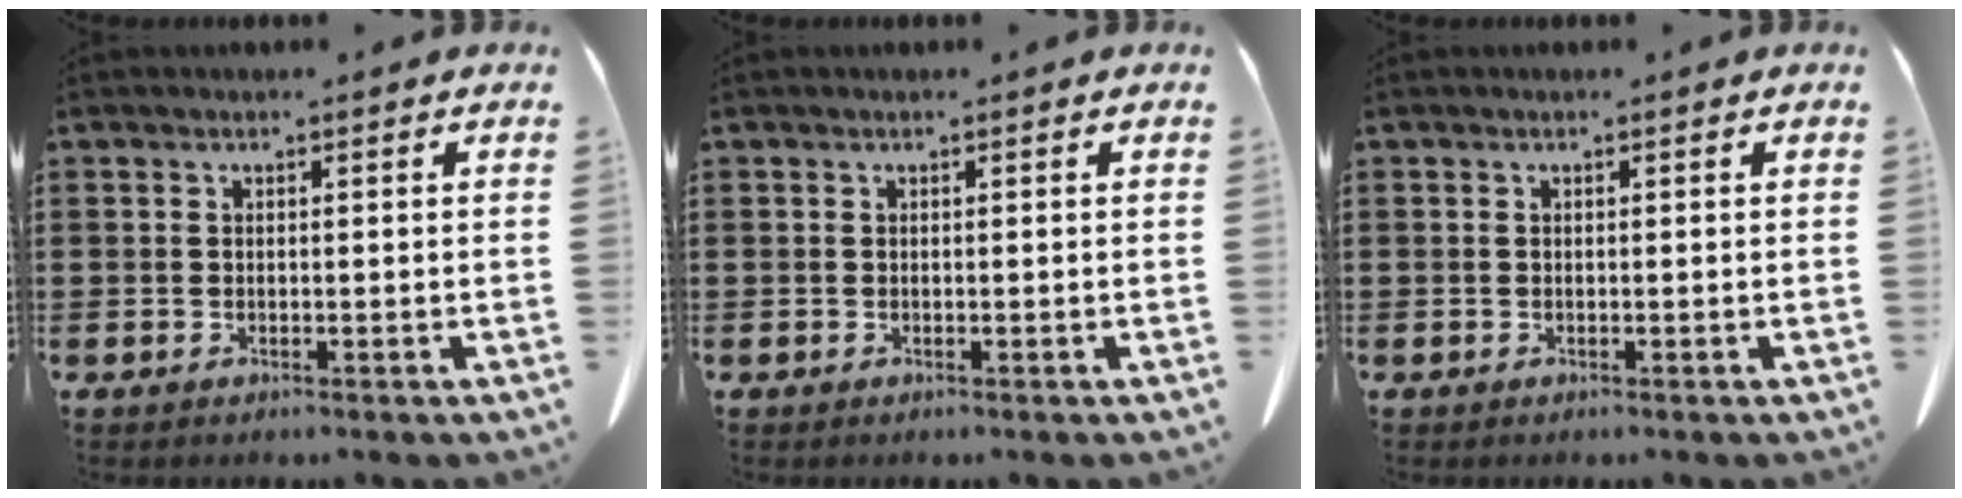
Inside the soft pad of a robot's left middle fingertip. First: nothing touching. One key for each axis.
{"total": 0.0}
{"total": 0.0}